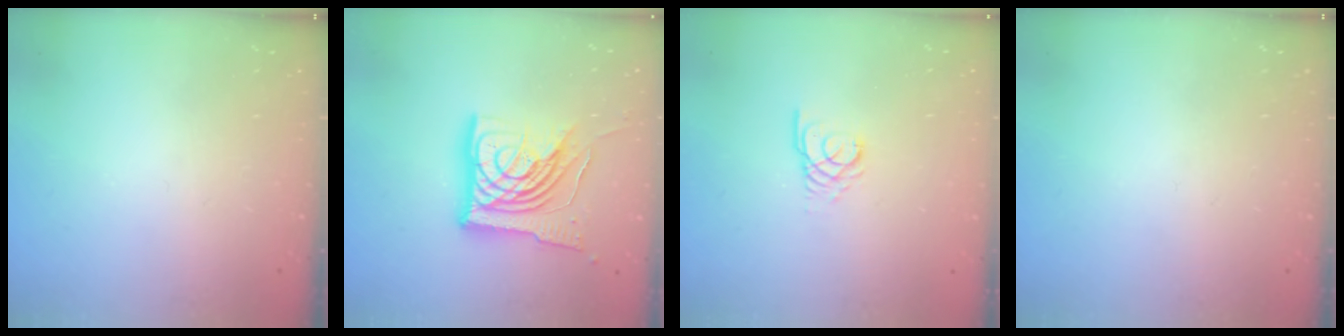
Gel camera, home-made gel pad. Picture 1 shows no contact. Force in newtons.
{"total": 18.0, "press": 17.9, "slide": 1.8}
{"total": 2.4, "press": 2.4, "slide": 0.1}
{"total": 0.0}